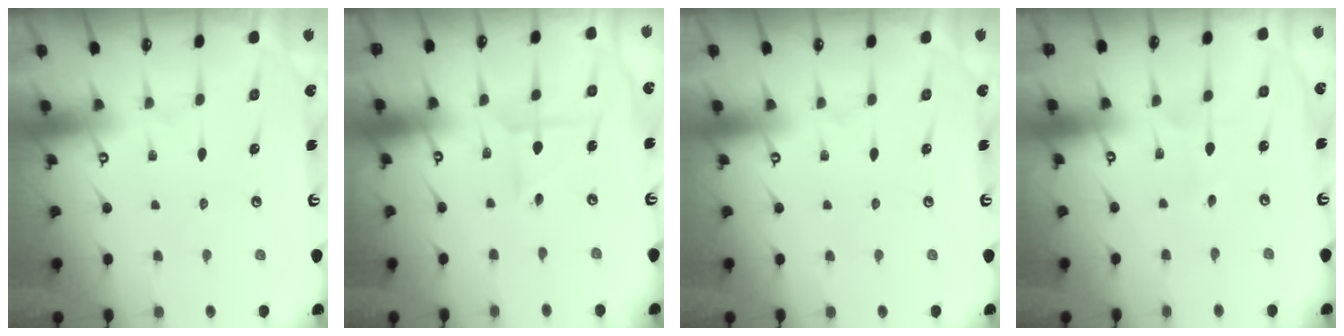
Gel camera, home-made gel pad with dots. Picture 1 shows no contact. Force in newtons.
{"total": 3.0, "press": 3.0, "slide": 0.3}
{"total": 0.0}
{"total": 1.6, "press": 1.6, "slide": 0.1}